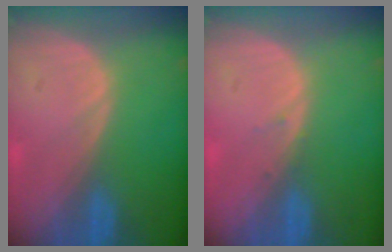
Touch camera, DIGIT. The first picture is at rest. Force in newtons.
{"total": 0.7, "press": 0.4, "slide": 0.5}